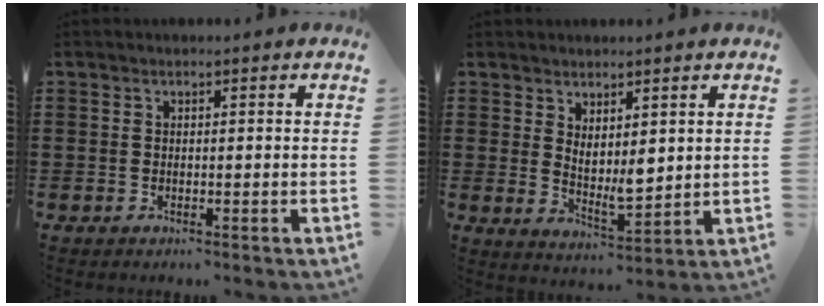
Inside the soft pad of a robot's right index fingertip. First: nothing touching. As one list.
[{"total": 3.9, "force": [2.8, 1.7, 2.2], "torque": [-0.042, -0.015, 0.052]}]